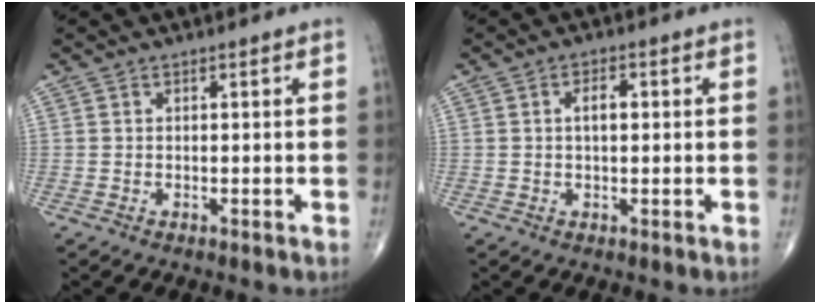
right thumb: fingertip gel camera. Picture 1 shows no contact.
{"total": 3.1, "force": [0.4, 1.6, 2.6], "torque": [-0.037, 0.005, 0.005]}